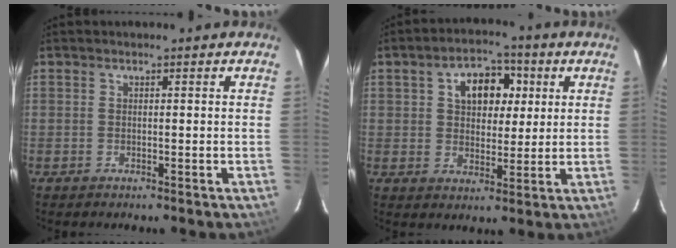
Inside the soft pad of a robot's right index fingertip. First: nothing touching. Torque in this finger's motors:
{"motor_torque": [0.25, 0.02, 0.39, 0.08]}